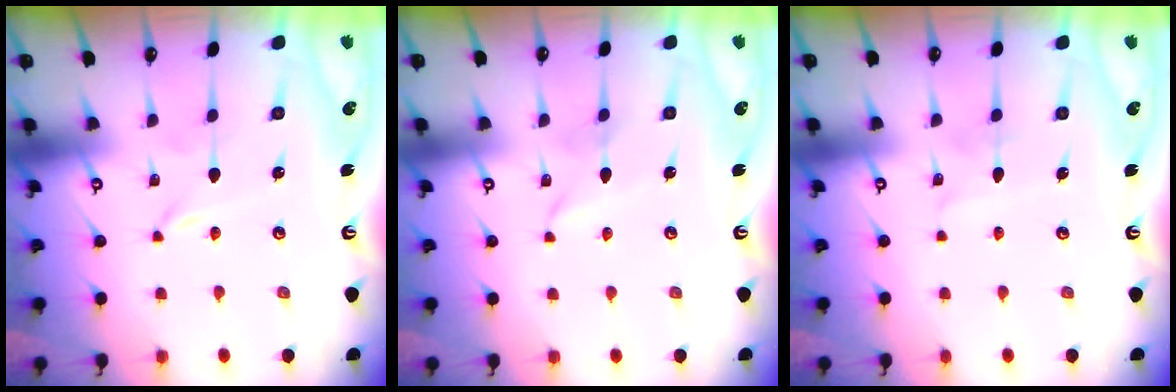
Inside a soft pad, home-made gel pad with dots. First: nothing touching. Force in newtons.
{"total": 1.6, "press": 1.5, "slide": 0.2}
{"total": 2.8, "press": 2.8, "slide": 0.2}